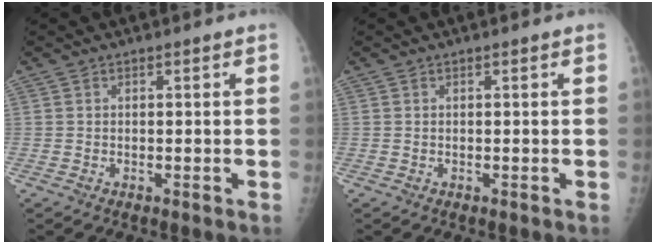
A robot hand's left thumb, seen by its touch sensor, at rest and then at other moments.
{"total": 0.0}